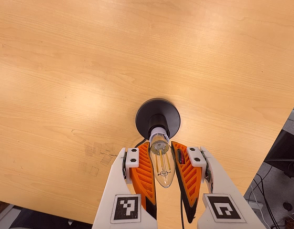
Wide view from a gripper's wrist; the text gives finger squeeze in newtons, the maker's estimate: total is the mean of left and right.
{"total": 21.0, "left": 22.8, "right": 19.3}